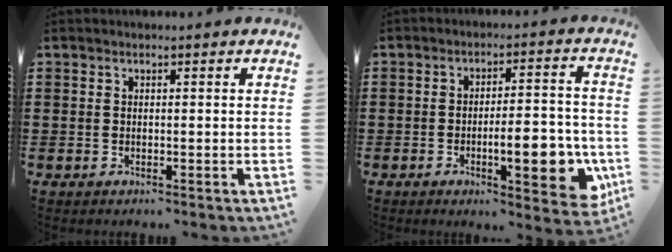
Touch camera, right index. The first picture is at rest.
{"total": 9.1, "force": [-2.7, 3.0, 8.1], "torque": [-0.107, -0.005, -0.044]}